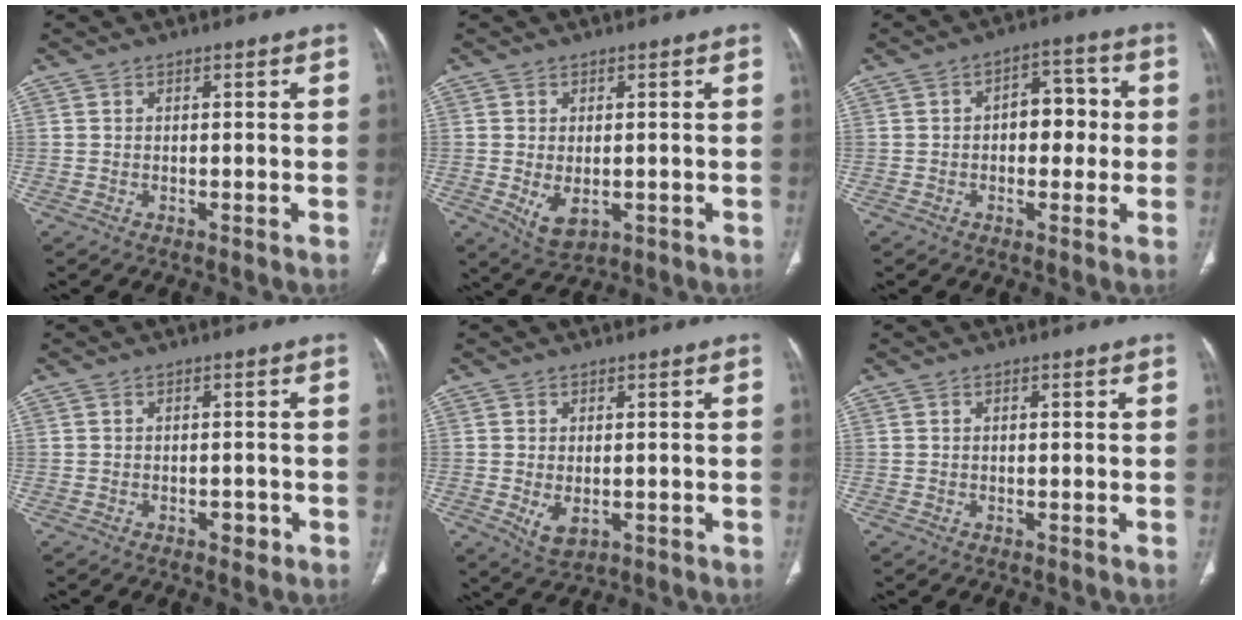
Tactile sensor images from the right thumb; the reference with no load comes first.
{"total": 5.2, "force": [-1.0, 3.2, 4.1], "torque": [-0.069, -0.010, -0.002]}
{"total": 7.8, "force": [0.2, 4.9, 6.1], "torque": [-0.053, 0.023, -0.002]}
{"total": 2.0, "force": [-0.9, 1.3, 1.2], "torque": [-0.008, 0.003, -0.011]}
{"total": 4.3, "force": [-0.8, 2.7, 3.3], "torque": [-0.057, -0.009, -0.001]}
{"total": 0.6, "force": [0.1, 0.3, 0.5], "torque": [-0.014, 0.004, 0.004]}